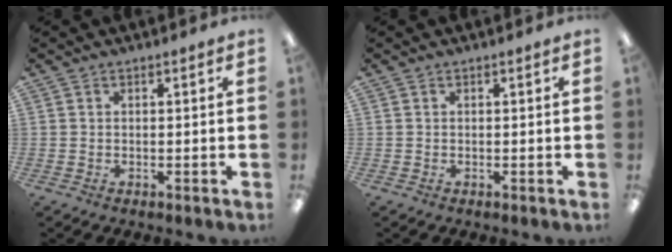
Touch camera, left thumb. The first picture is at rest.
{"total": 0.0}